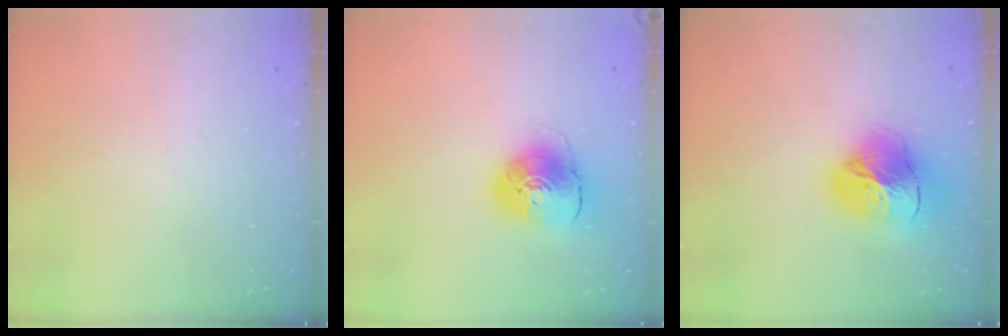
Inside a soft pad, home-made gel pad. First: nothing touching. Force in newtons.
{"total": 9.8, "press": 9.7, "slide": 1.4}
{"total": 23.3, "press": 23.2, "slide": 2.4}